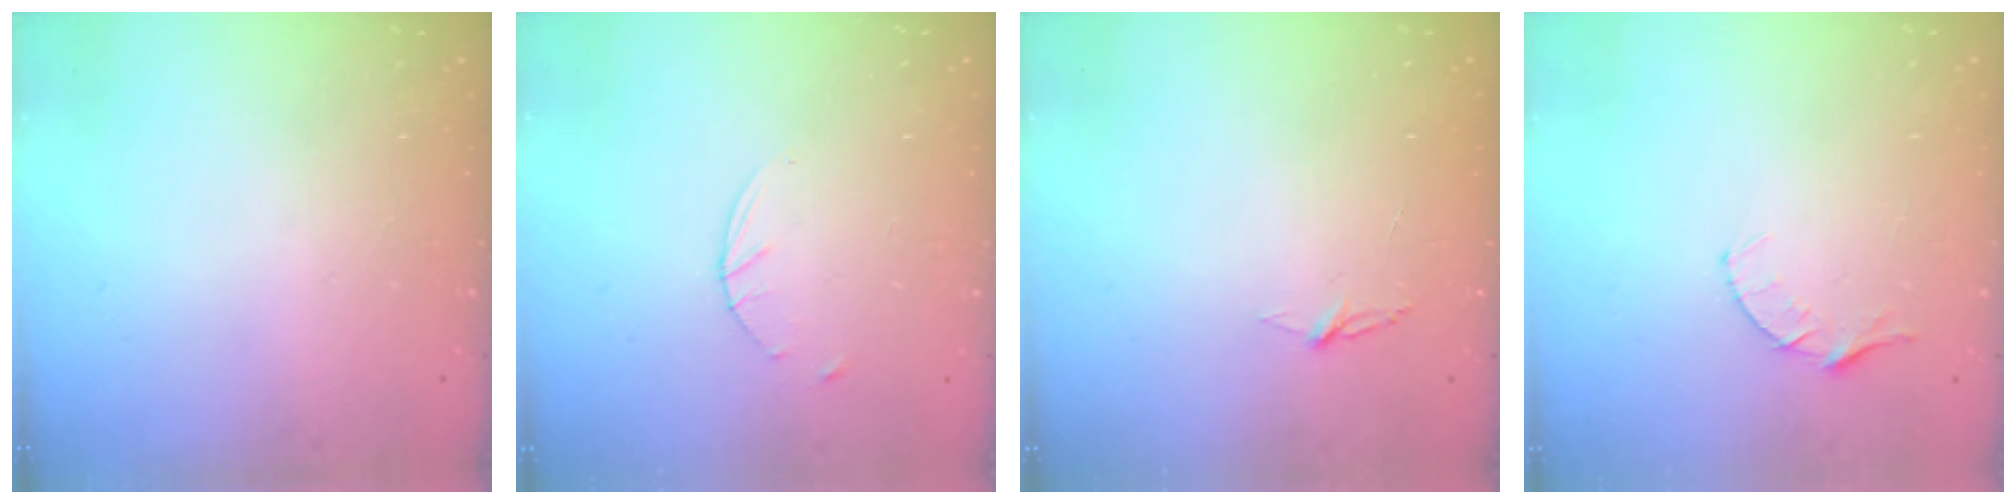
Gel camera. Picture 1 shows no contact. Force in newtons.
{"total": 1.6, "press": 1.6, "slide": 0.2}
{"total": 3.8, "press": 3.8, "slide": 0.4}
{"total": 4.1, "press": 4.0, "slide": 0.4}